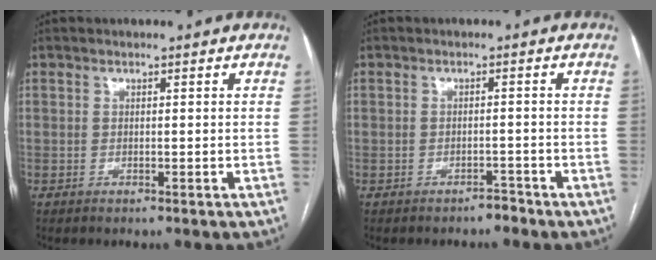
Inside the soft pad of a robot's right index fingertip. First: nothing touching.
{"total": 1.6, "force": [-1.4, 0.5, 0.4], "torque": [-0.004, 0.001, -0.020]}